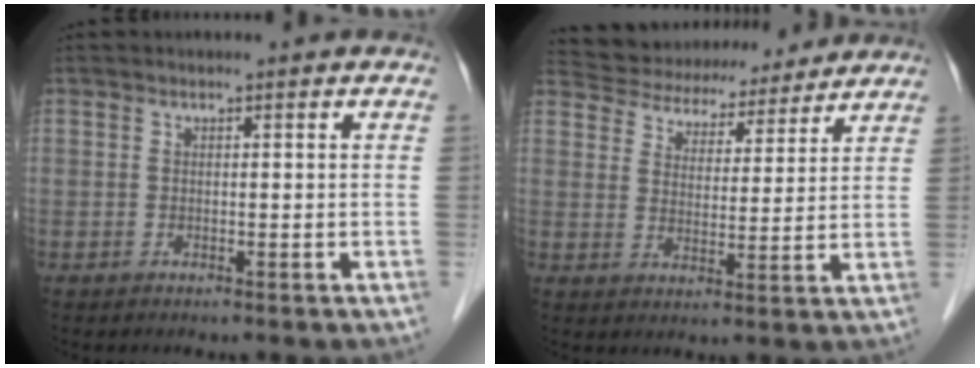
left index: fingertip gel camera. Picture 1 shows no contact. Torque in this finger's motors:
{"motor_torque": [0.06, -0.36, 0.23, 0.01]}